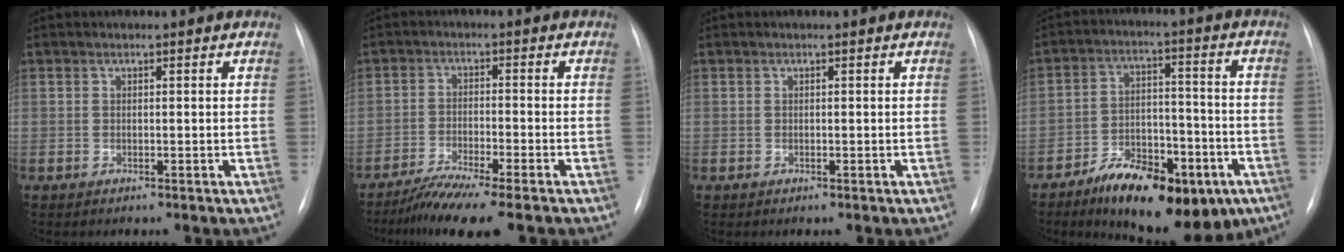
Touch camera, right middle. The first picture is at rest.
{"total": 7.7, "force": [-6.2, -0.5, 4.6], "torque": [-0.078, -0.026, -0.107]}
{"total": 0.0}
{"total": 16.8, "force": [-10.3, 7.2, 11.2], "torque": [-0.151, 0.021, -0.152]}